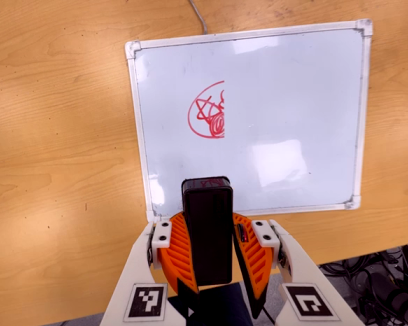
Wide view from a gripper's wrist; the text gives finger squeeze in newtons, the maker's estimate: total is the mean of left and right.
{"total": 10.6, "left": 10.1, "right": 11.2}